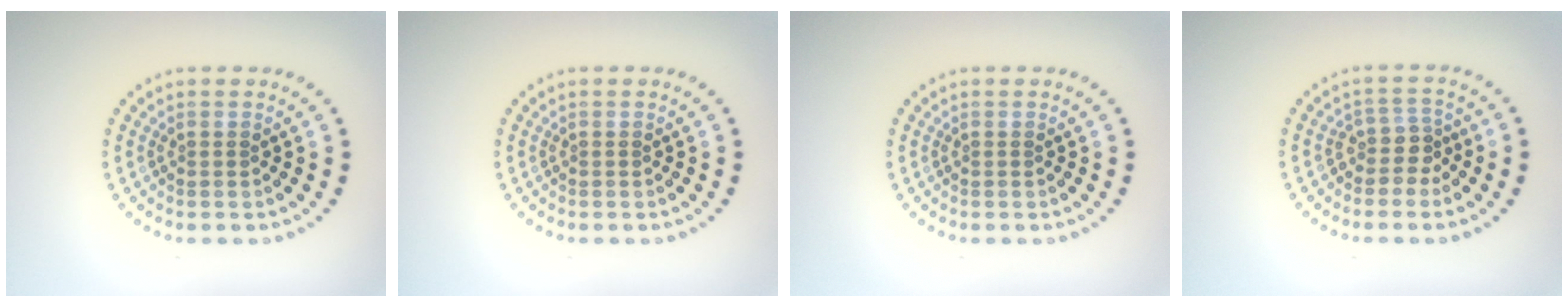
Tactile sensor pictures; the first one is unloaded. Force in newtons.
{"total": 0.0}
{"total": 0.0}
{"total": 2.2, "press": 1.6, "slide": 1.5}